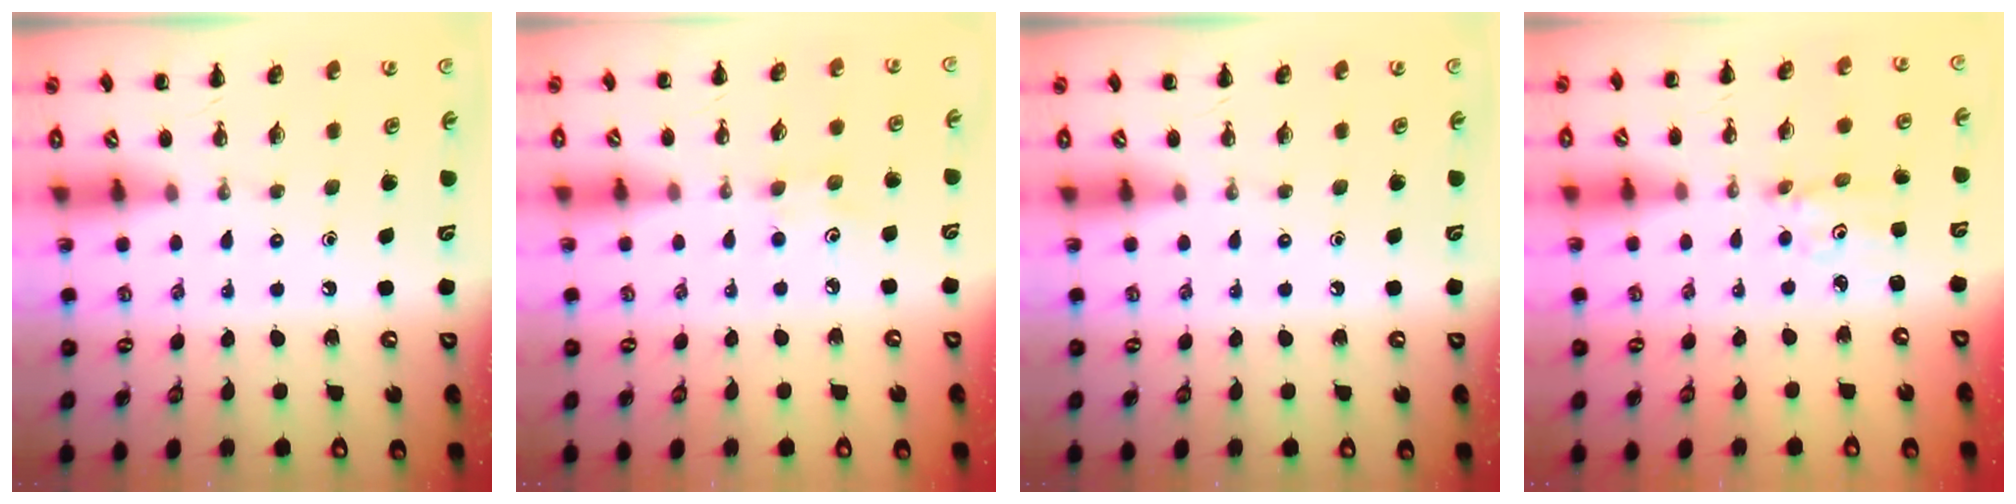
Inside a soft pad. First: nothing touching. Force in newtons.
{"total": 4.4, "press": 4.3, "slide": 1.2}
{"total": 0.0}
{"total": 2.5, "press": 2.4, "slide": 0.4}